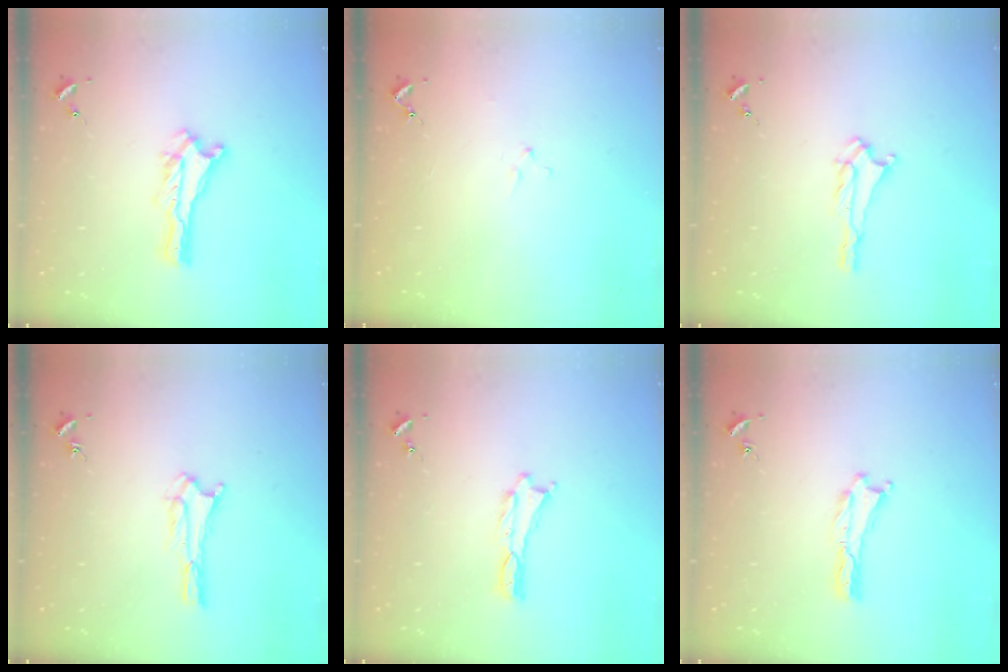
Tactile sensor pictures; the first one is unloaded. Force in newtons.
{"total": 0.8, "press": 0.8, "slide": 0.2}
{"total": 1.9, "press": 1.9, "slide": 0.4}
{"total": 3.3, "press": 3.3, "slide": 0.4}
{"total": 0.0}
{"total": 0.0}